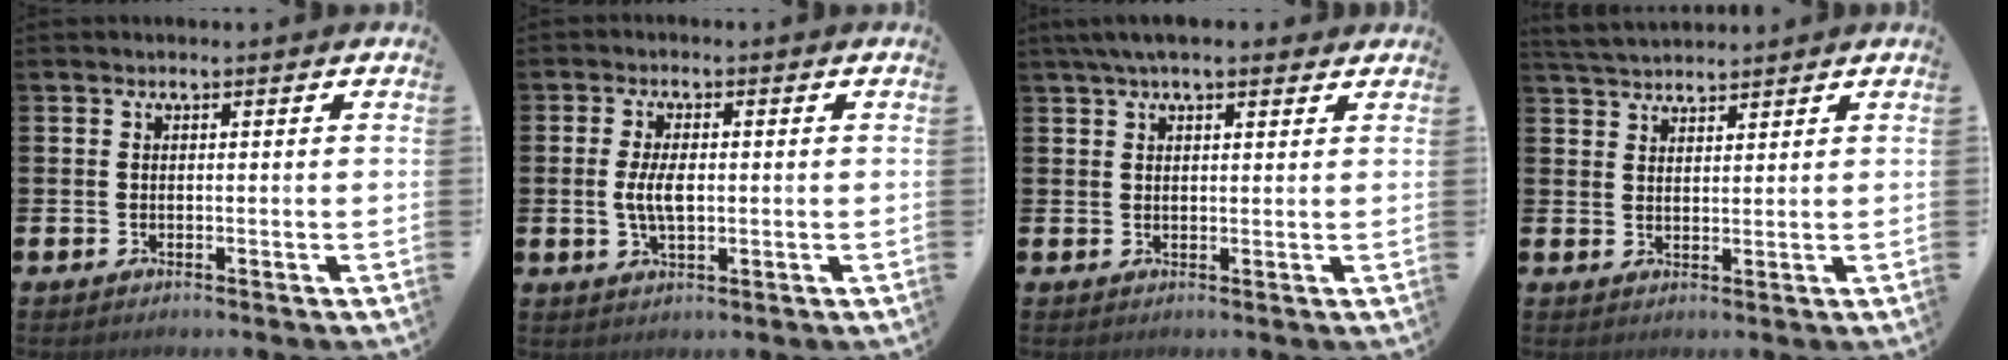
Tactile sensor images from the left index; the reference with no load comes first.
{"total": 4.1, "force": [0.1, 1.9, 3.6], "torque": [-0.072, 0.002, -0.004]}
{"total": 3.9, "force": [3.1, 1.1, 2.2], "torque": [-0.047, 0.001, 0.056]}
{"total": 3.7, "force": [3.7, 0.6, 0.4], "torque": [-0.017, -0.013, 0.069]}